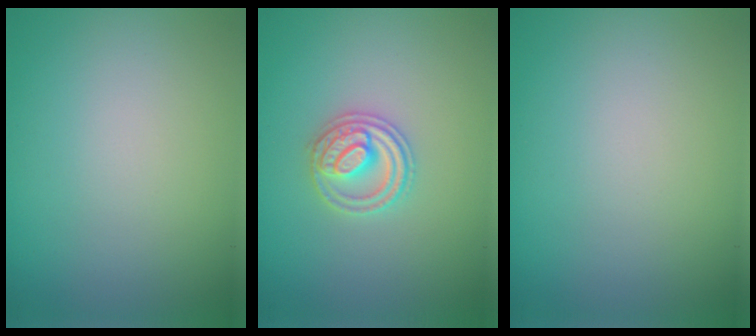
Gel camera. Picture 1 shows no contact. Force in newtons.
{"total": 2.8, "press": 2.7, "slide": 0.5}
{"total": 0.0}